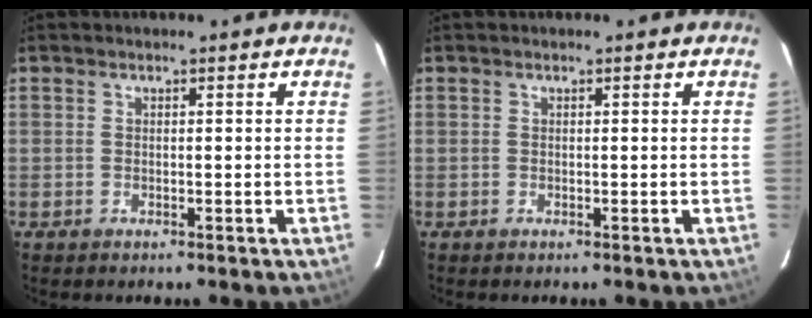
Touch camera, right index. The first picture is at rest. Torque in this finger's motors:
{"motor_torque": [0.00, 0.00, 0.00, 0.01]}